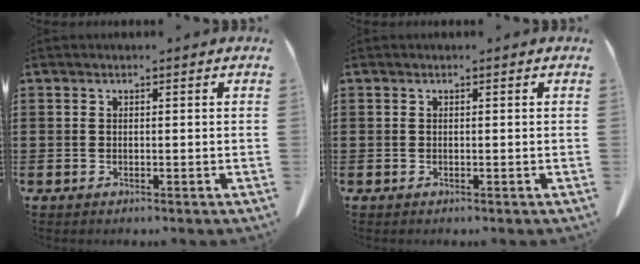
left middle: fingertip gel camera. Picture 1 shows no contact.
{"total": 0.0}